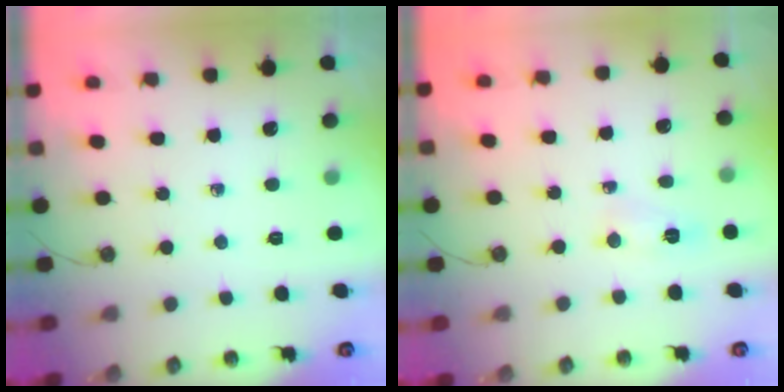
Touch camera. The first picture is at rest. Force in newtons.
{"total": 4.8, "press": 4.8, "slide": 0.6}